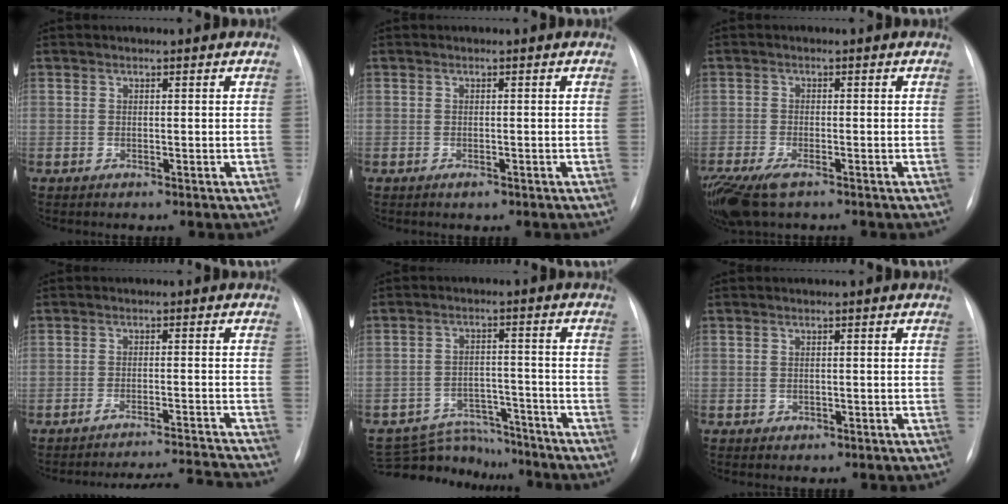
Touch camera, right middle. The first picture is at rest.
{"total": 1.0, "force": [-0.6, 0.5, 0.7], "torque": [-0.009, 0.000, -0.005]}
{"total": 8.6, "force": [-5.7, 3.3, 5.6], "torque": [-0.121, -0.022, -0.097]}
{"total": 9.4, "force": [-9.2, -2.1, 0.2], "torque": [0.001, 0.001, -0.127]}
{"total": 10.4, "force": [-9.7, 3.7, -0.1], "torque": [0.005, 0.022, -0.144]}
{"total": 1.2, "force": [-0.5, 0.9, 0.5], "torque": [-0.007, 0.002, -0.002]}